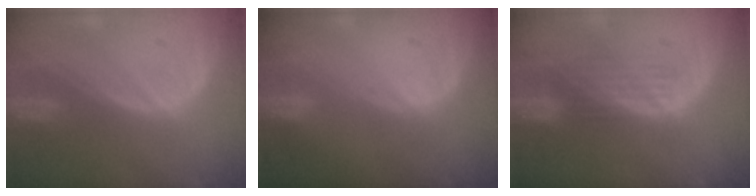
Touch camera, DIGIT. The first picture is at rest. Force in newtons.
{"total": 0.0}
{"total": 4.5, "press": 3.9, "slide": 2.4}